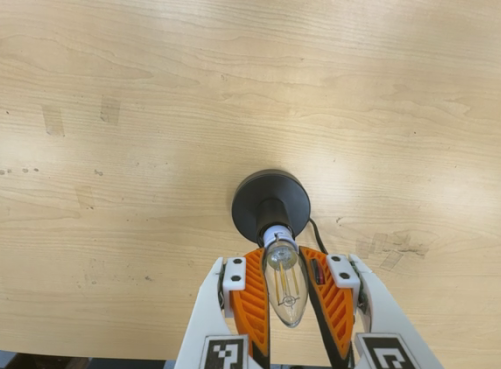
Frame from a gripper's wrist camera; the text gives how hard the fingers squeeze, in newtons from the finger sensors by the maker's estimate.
{"total": 17.2, "left": 16.7, "right": 17.7}